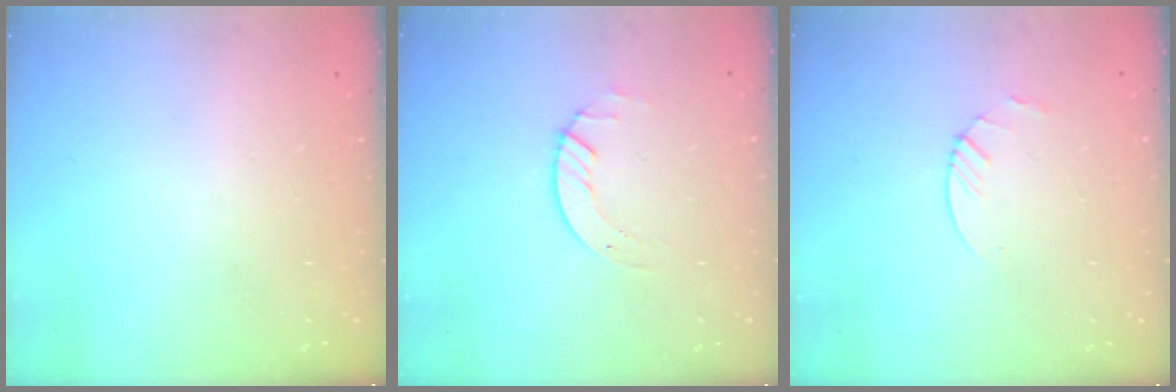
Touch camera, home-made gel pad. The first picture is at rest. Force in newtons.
{"total": 2.7, "press": 2.7, "slide": 0.3}
{"total": 3.0, "press": 3.0, "slide": 0.3}